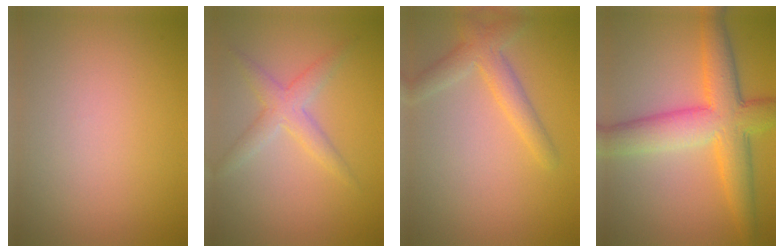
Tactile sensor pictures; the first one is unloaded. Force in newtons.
{"total": 2.8, "press": 2.8, "slide": 0.1}
{"total": 3.1, "press": 3.1, "slide": 0.2}
{"total": 8.0, "press": 8.0, "slide": 0.3}